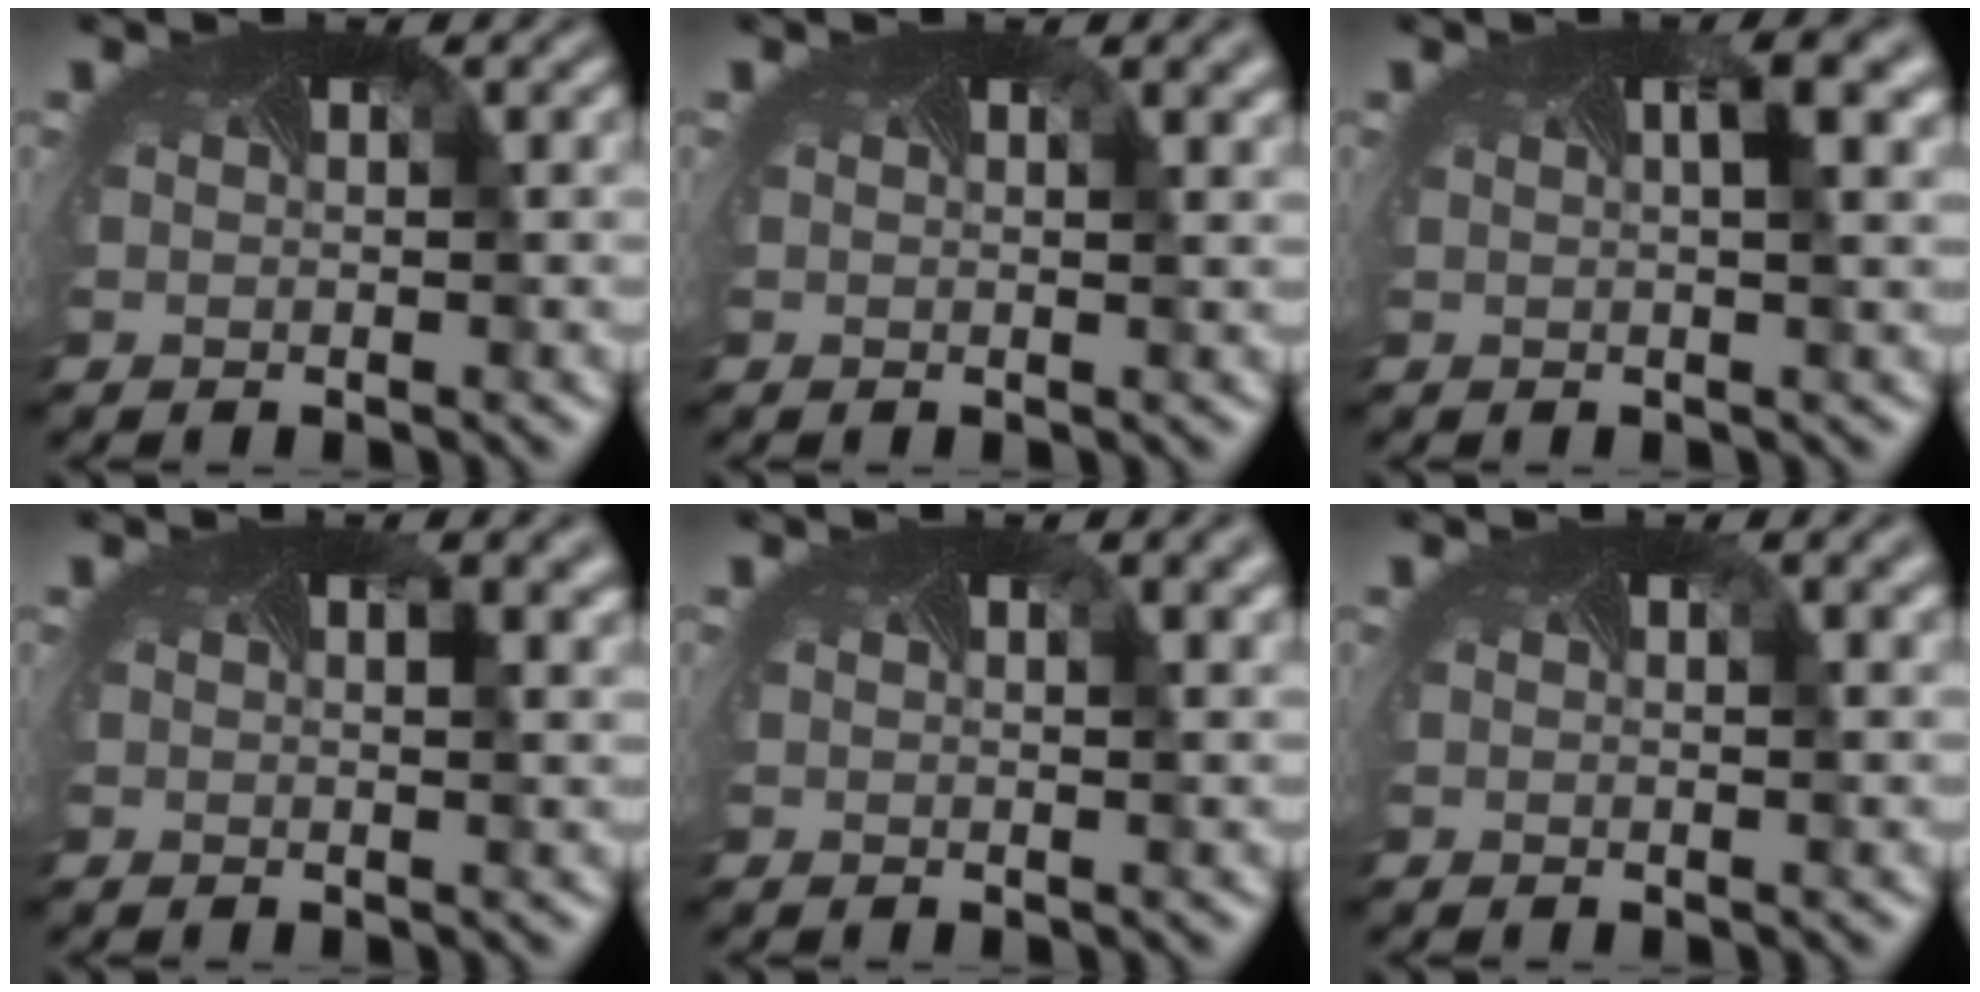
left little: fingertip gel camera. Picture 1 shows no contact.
{"total": 2.4, "force": [1.2, 1.0, 1.8], "torque": [-0.010, 0.006, -0.001]}
{"total": 3.3, "force": [1.3, 0.8, 3.0], "torque": [-0.027, 0.002, 0.011]}
{"total": 1.6, "force": [0.8, 0.5, 1.4], "torque": [-0.010, -0.003, 0.009]}
{"total": 3.1, "force": [1.6, 1.2, 2.3], "torque": [-0.012, 0.008, 0.000]}
{"total": 1.7, "force": [0.9, 0.6, 1.3], "torque": [-0.009, 0.004, -0.003]}